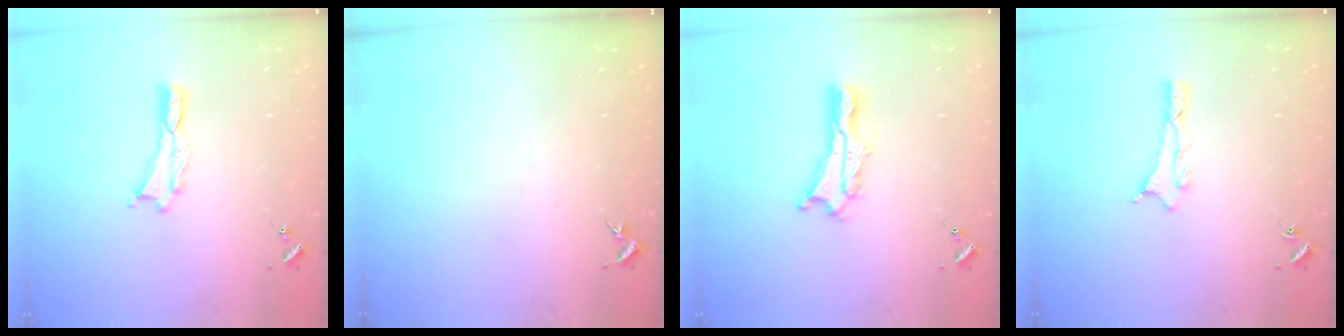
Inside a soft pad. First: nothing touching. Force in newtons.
{"total": 0.0}
{"total": 2.2, "press": 2.2, "slide": 0.3}
{"total": 0.8, "press": 0.8, "slide": 0.2}